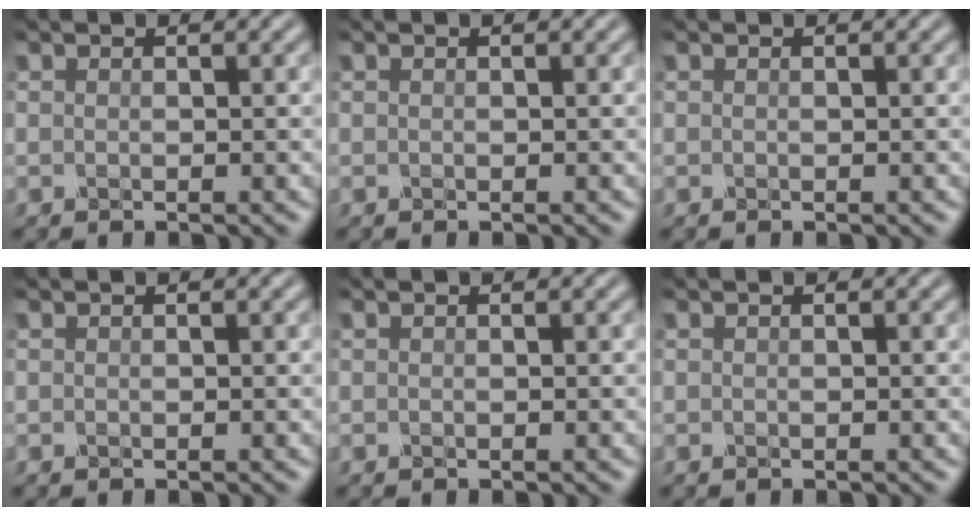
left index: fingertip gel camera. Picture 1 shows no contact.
{"total": 0.0}
{"total": 0.0}
{"total": 0.0}
{"total": 0.0}
{"total": 0.0}